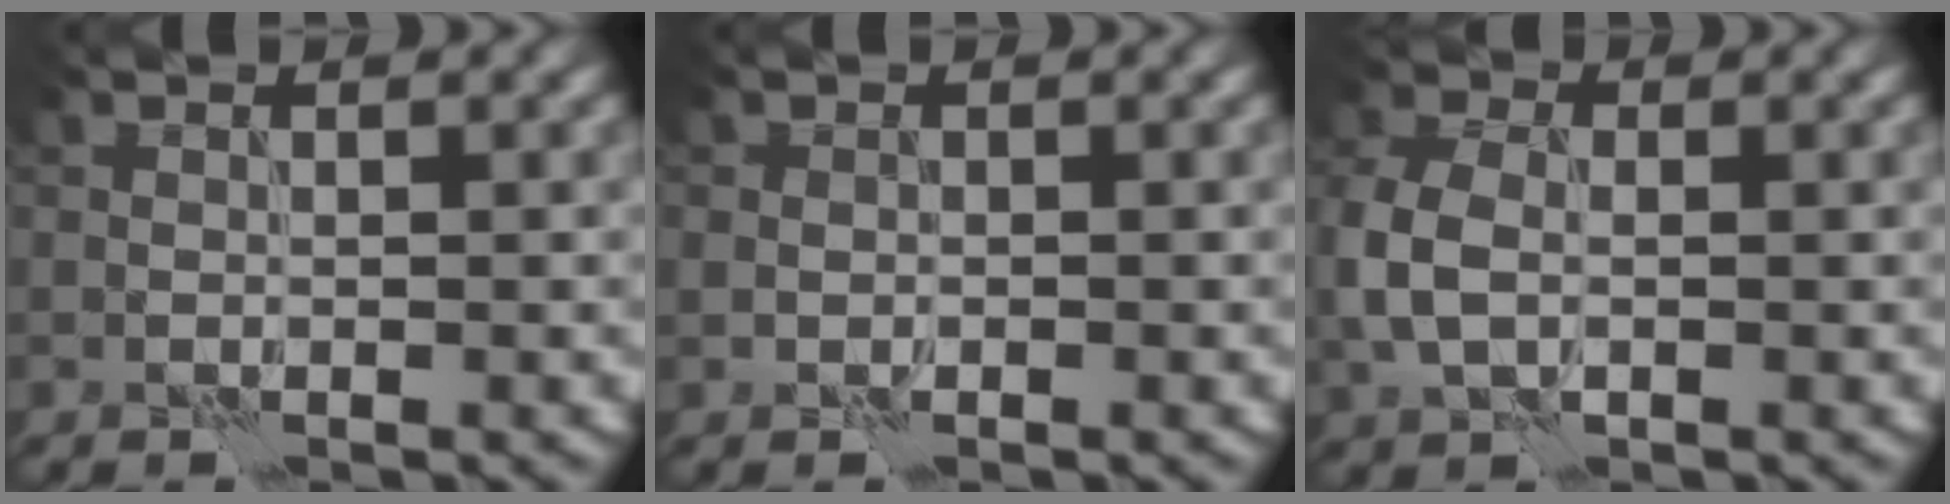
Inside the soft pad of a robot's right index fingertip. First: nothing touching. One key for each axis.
{"total": 0.8, "fx": -0.1, "fy": 0.6, "fz": 0.4, "tx": -0.006, "ty": 0.000, "tz": -0.004}
{"total": 4.4, "fx": -0.4, "fy": 3.1, "fz": 3.1, "tx": -0.086, "ty": 0.002, "tz": -0.013}